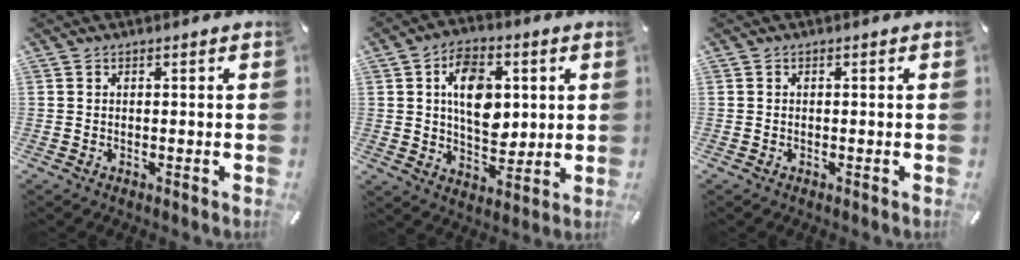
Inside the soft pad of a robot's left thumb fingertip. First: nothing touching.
{"total": 12.2, "force": [2.6, 8.5, 8.4], "torque": [-0.123, 0.007, 0.047]}
{"total": 0.0}